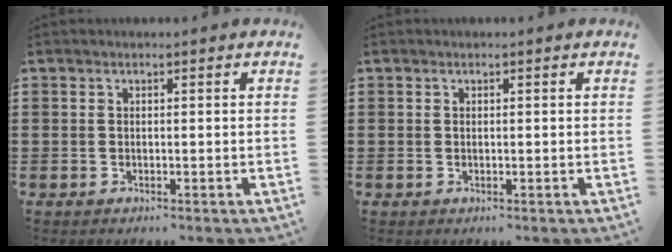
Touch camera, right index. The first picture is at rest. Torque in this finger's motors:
{"motor_torque": [0.57, 1.57, 0.00, 0.01]}